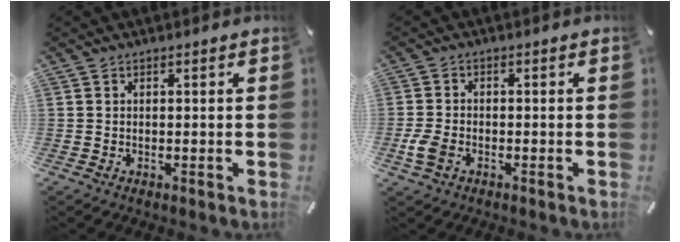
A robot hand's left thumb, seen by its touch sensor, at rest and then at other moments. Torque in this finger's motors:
{"motor_torque": [0.17, 0.08, 0.12, -0.24, 0.17]}